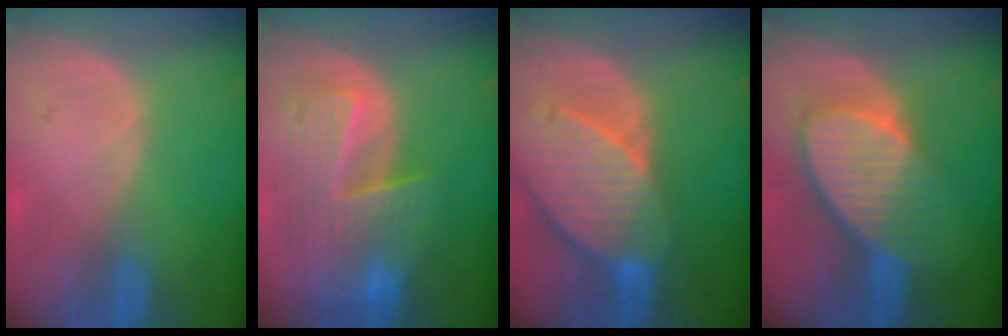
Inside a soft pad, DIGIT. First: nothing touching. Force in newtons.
{"total": 10.2, "press": 8.8, "slide": 5.0}
{"total": 10.5, "press": 9.3, "slide": 5.0}
{"total": 9.2, "press": 8.2, "slide": 4.1}